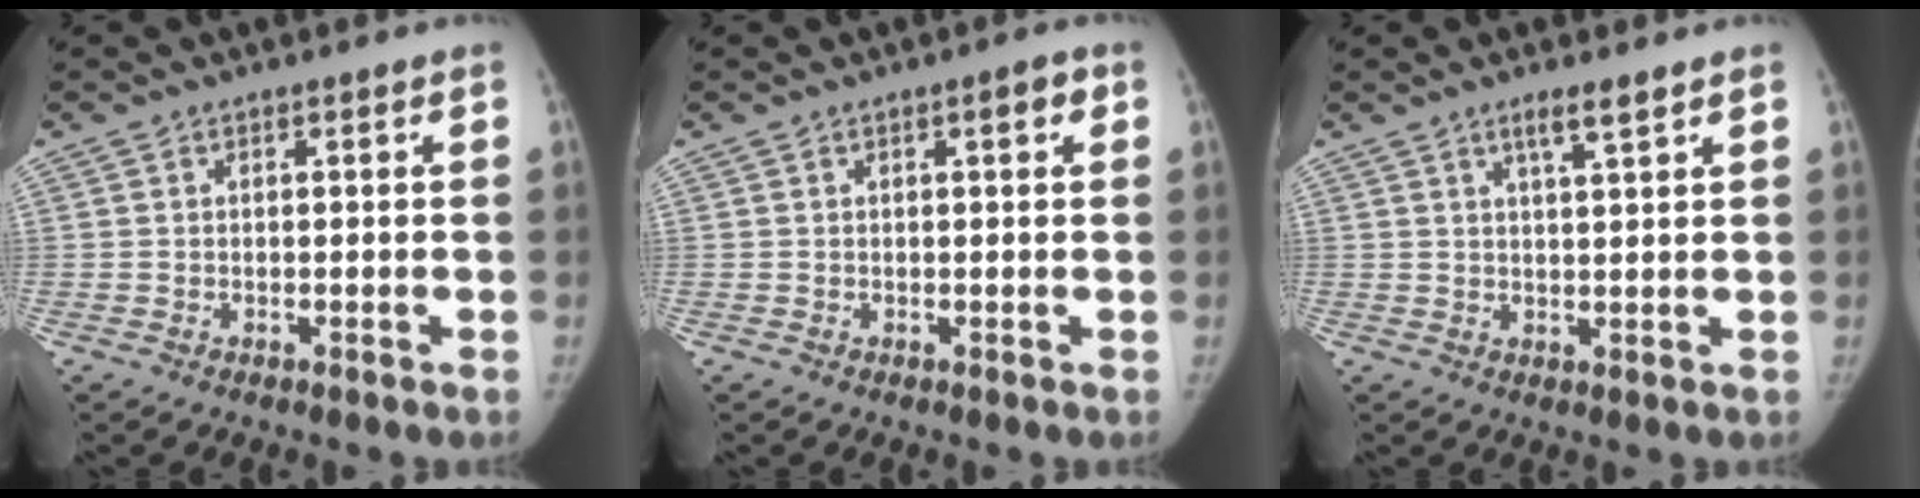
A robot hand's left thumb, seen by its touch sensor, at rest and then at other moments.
{"total": 2.1, "force": [0.7, 0.6, 1.8], "torque": [-0.019, 0.004, 0.007]}
{"total": 3.4, "force": [2.3, 0.2, 2.5], "torque": [-0.042, -0.014, 0.043]}